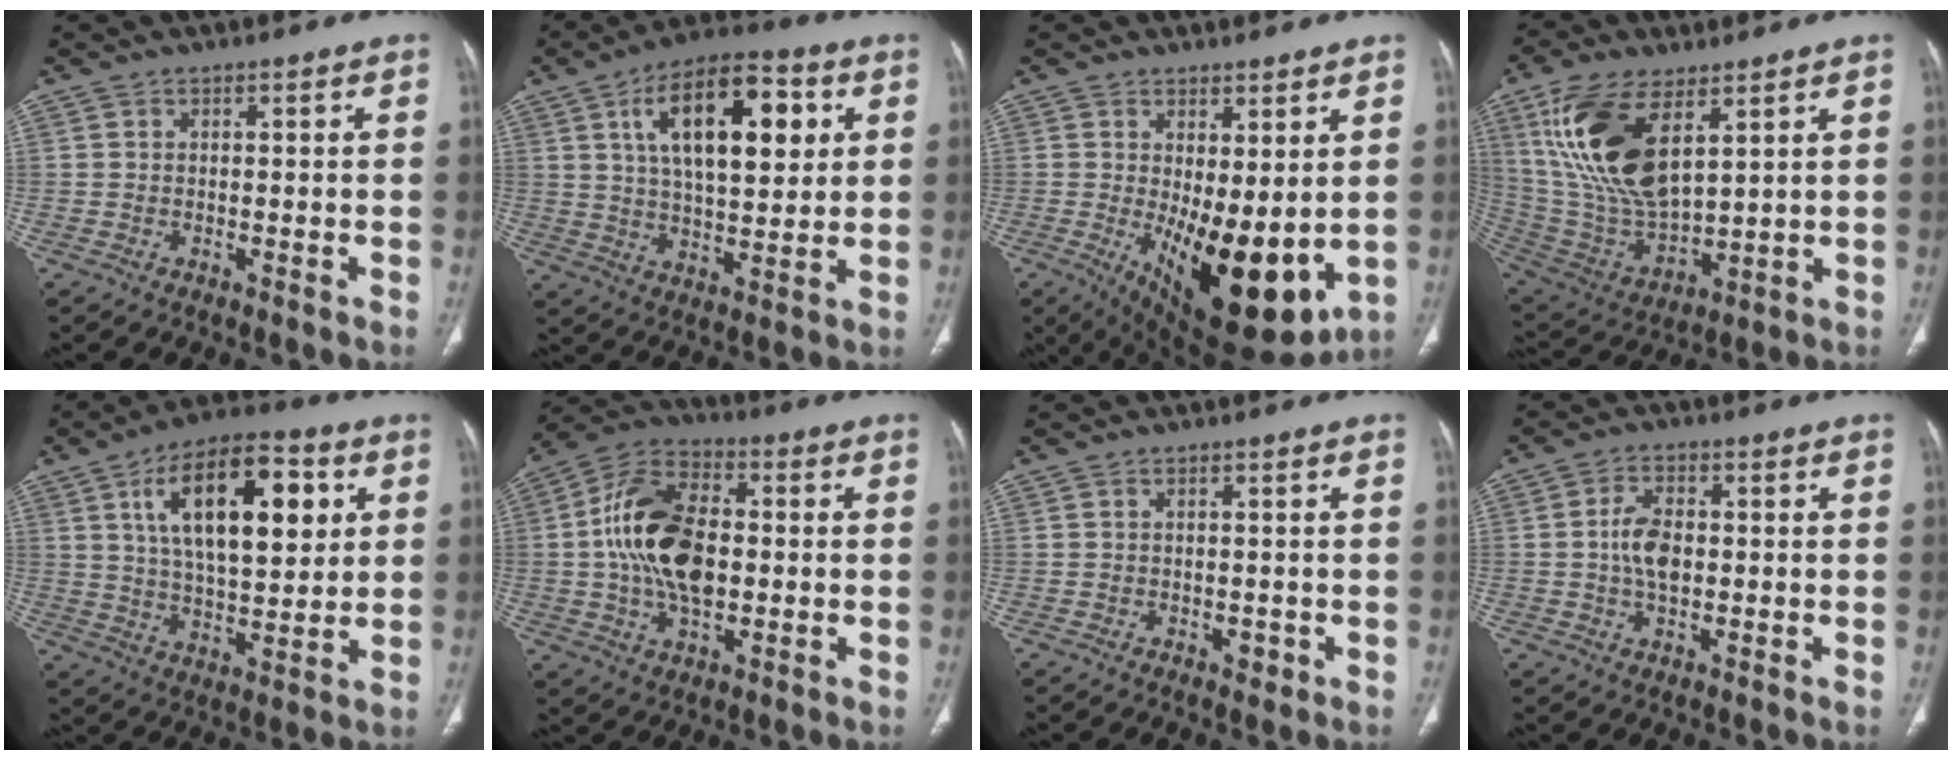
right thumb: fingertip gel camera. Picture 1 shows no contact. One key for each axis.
{"total": 19.0, "fx": 6.2, "fy": 8.8, "fz": 15.6, "tx": -0.222, "ty": -0.005, "tz": 0.099}
{"total": 16.5, "fx": -1.3, "fy": 6.9, "fz": 14.9, "tx": -0.217, "ty": -0.039, "tz": 0.005}
{"total": 19.2, "fx": 8.0, "fy": 8.9, "fz": 14.9, "tx": -0.290, "ty": -0.030, "tz": 0.168}
{"total": 20.5, "fx": 6.6, "fy": 9.4, "fz": 17.0, "tx": -0.246, "ty": -0.009, "tz": 0.107}
{"total": 17.4, "fx": -0.1, "fy": 10.4, "fz": 14.0, "tx": -0.250, "ty": 0.022, "tz": -0.005}
{"total": 1.6, "fx": -0.5, "fy": 1.1, "fz": 1.0, "tx": -0.007, "ty": 0.001, "tz": -0.004}
{"total": 6.2, "fx": -0.1, "fy": 3.8, "fz": 4.9, "tx": -0.089, "ty": 0.008, "tz": -0.004}